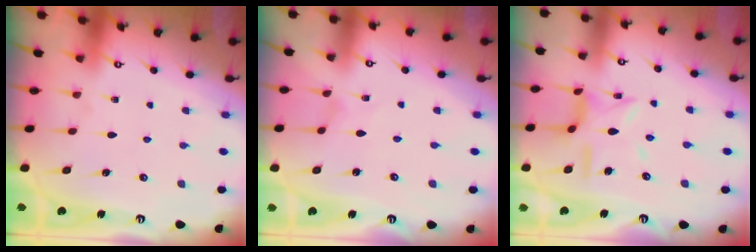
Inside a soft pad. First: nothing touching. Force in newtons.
{"total": 0.0}
{"total": 9.8, "press": 9.8, "slide": 0.8}